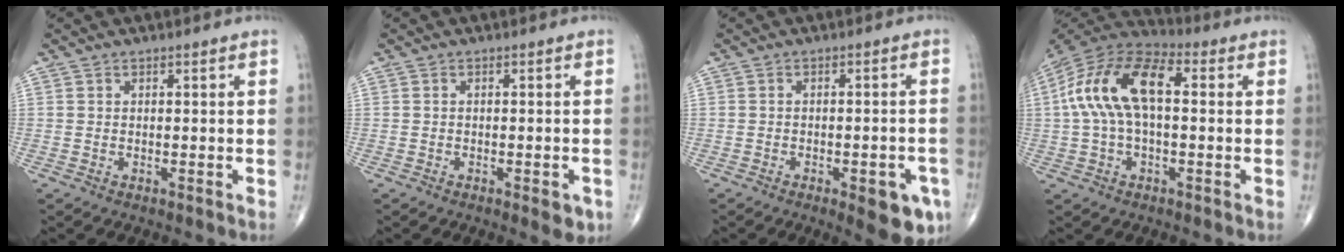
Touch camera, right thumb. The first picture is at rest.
{"total": 3.3, "force": [-1.4, 1.3, 2.7], "torque": [-0.025, -0.002, -0.015]}
{"total": 8.6, "force": [-3.8, 3.1, 7.1], "torque": [-0.067, 0.008, -0.042]}
{"total": 16.1, "force": [1.8, 8.4, 13.7], "torque": [-0.267, 0.041, 0.023]}